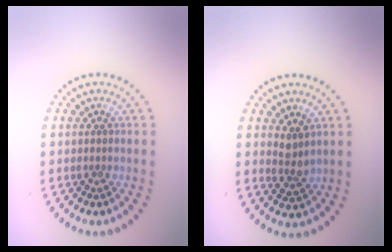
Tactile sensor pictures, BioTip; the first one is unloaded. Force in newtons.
{"total": 1.8, "press": 1.4, "slide": 1.1}